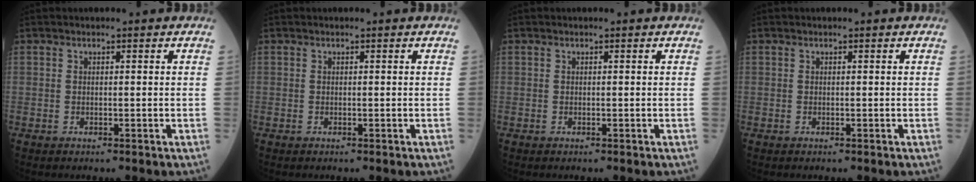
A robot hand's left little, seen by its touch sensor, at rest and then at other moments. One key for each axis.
{"total": 0.0}
{"total": 0.0}
{"total": 0.0}